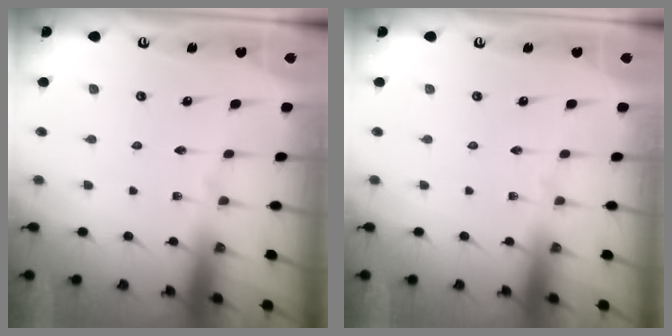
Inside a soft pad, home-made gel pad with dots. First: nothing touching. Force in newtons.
{"total": 0.0}